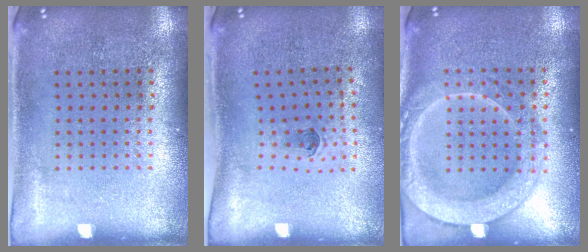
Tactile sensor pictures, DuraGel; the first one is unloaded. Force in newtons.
{"total": 0.5, "press": 0.3, "slide": 0.4}
{"total": 2.0, "press": 2.0, "slide": 0.3}